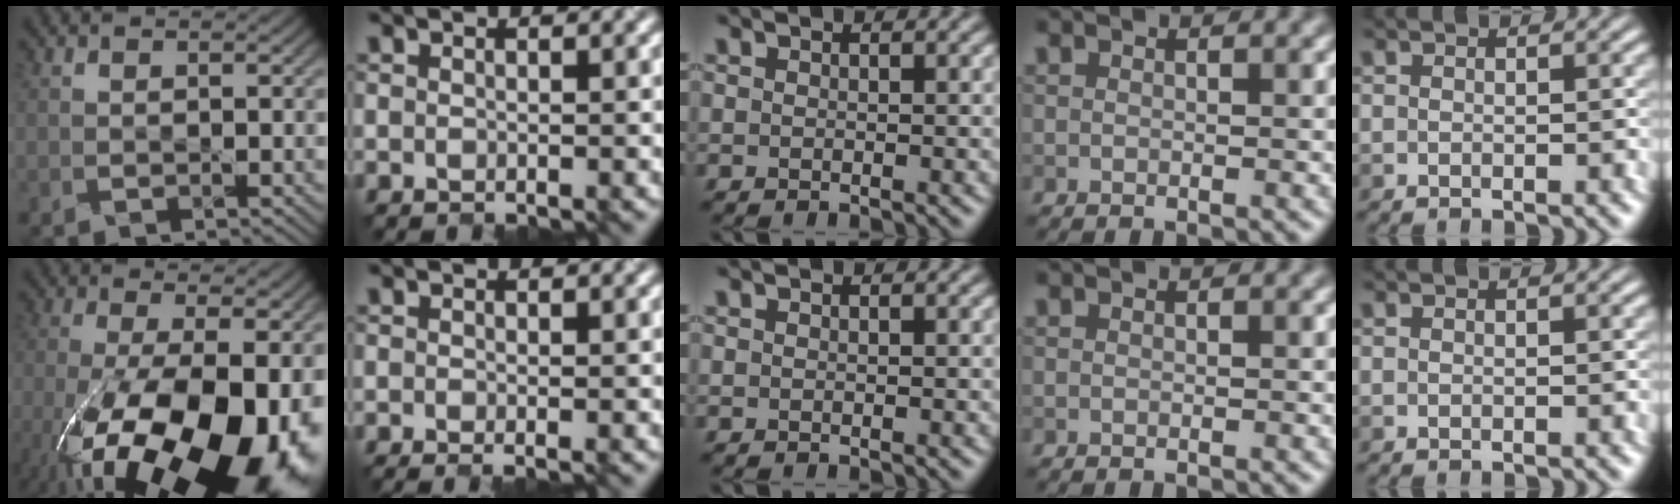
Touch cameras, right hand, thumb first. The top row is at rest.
{"thumb": {"total": 21.8, "force": [-8.1, 10.0, 17.6], "torque": [-0.289, -0.085, -0.090]}, "index": {"total": 0.7, "force": [-0.3, 0.0, 0.6], "torque": [-0.010, -0.008, -0.009]}}